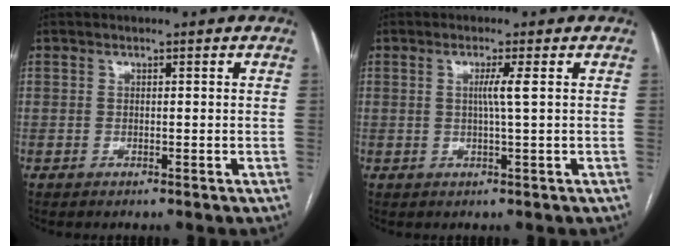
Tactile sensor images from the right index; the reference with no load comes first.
{"total": 2.4, "force": [0.4, -0.7, 2.2], "torque": [-0.041, -0.002, 0.008]}